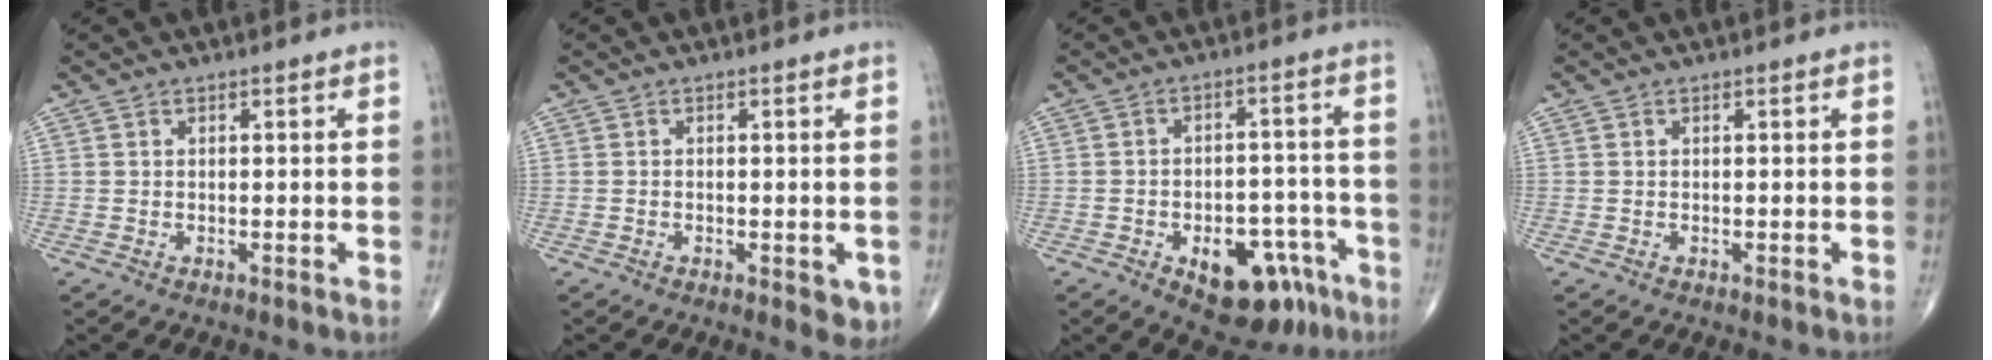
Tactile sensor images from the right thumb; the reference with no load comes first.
{"total": 3.3, "force": [-1.0, 1.6, 2.7], "torque": [-0.018, -0.004, -0.011]}
{"total": 14.1, "force": [-7.3, 7.9, 9.2], "torque": [-0.092, 0.050, -0.092]}
{"total": 0.0}